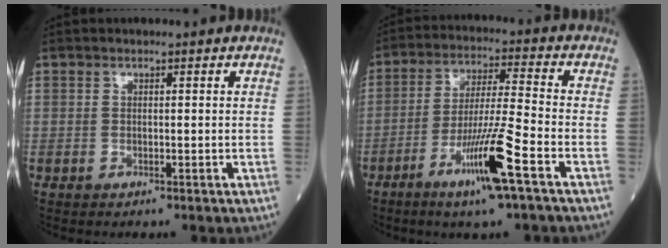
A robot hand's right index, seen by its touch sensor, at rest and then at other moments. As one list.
[{"total": 12.2, "force": [-6.2, -0.3, 10.5], "torque": [-0.201, -0.019, -0.114]}]